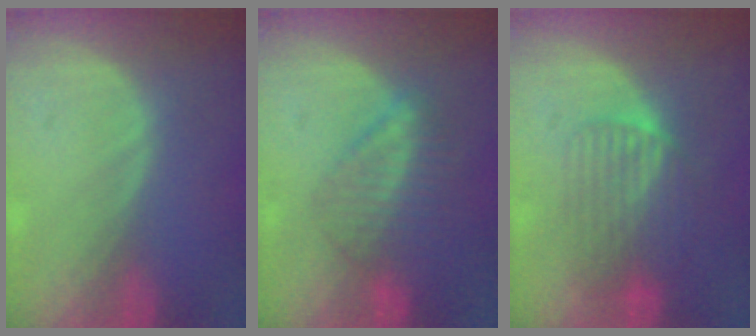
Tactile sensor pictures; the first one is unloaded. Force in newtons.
{"total": 6.4, "press": 6.0, "slide": 2.0}
{"total": 6.3, "press": 6.2, "slide": 1.1}